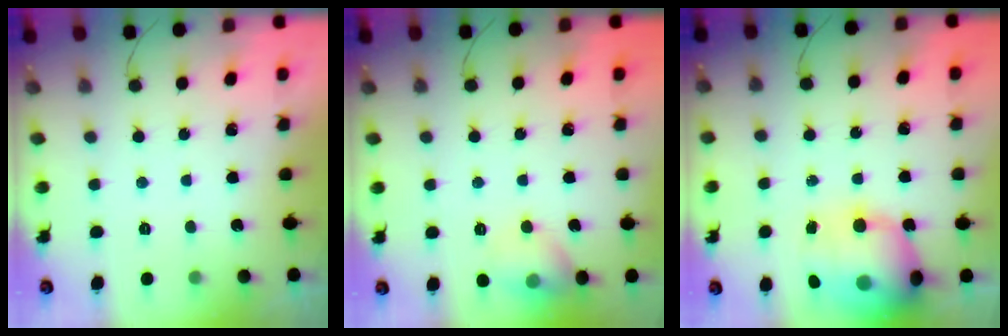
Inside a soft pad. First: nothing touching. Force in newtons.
{"total": 10.5, "press": 9.0, "slide": 5.4}
{"total": 20.7, "press": 20.1, "slide": 5.1}